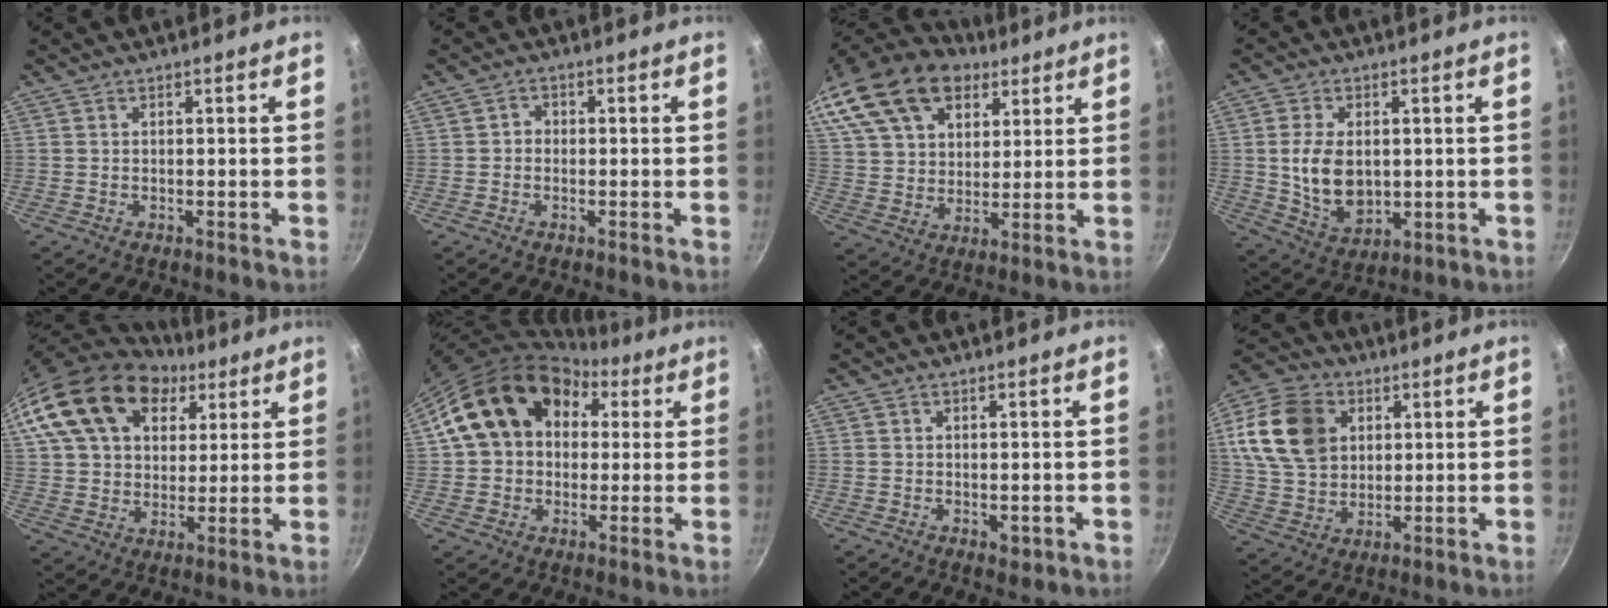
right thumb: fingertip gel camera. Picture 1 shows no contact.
{"total": 1.5, "force": [-0.5, 1.3, 0.6], "torque": [-0.007, 0.008, -0.014]}
{"total": 26.5, "force": [15.4, 16.5, 13.8], "torque": [-0.294, 0.011, 0.281]}
{"total": 11.1, "force": [0.7, 7.3, 8.3], "torque": [-0.140, -0.012, 0.027]}
{"total": 22.7, "force": [10.6, 15.4, 12.8], "torque": [-0.221, -0.002, 0.187]}
{"total": 18.3, "force": [4.7, 14.2, 10.5], "torque": [-0.151, 0.028, 0.069]}
{"total": 1.7, "force": [-0.2, 1.1, 1.3], "torque": [-0.017, -0.003, -0.002]}
{"total": 17.1, "force": [4.7, 12.9, 10.1], "torque": [-0.172, 0.000, 0.088]}